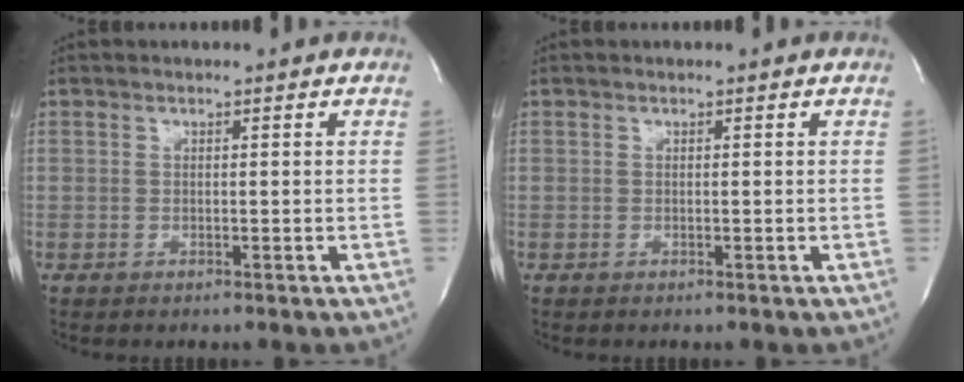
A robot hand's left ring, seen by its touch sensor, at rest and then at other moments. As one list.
[{"total": 0.0}]